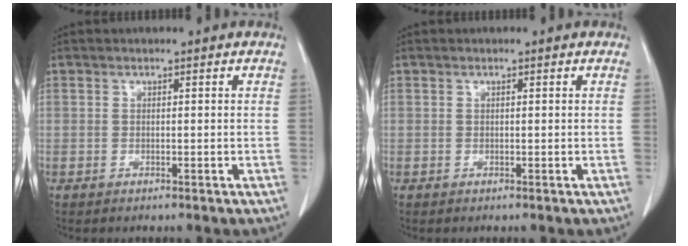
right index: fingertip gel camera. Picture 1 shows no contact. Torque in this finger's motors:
{"motor_torque": [0.01, -0.11, 0.01, 0.01]}